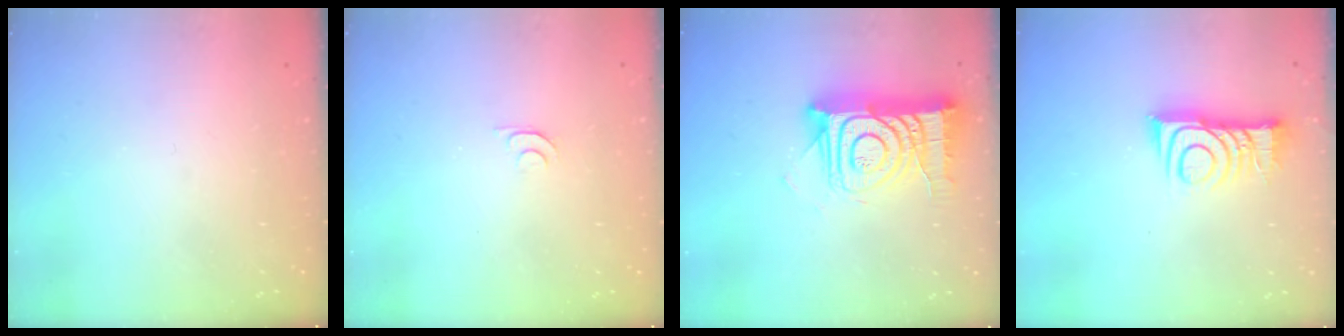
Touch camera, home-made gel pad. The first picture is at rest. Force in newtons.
{"total": 4.8, "press": 4.7, "slide": 0.6}
{"total": 17.6, "press": 17.5, "slide": 1.5}
{"total": 10.3, "press": 10.3, "slide": 0.4}